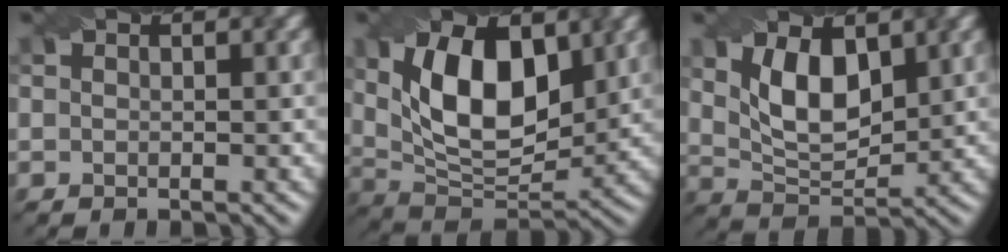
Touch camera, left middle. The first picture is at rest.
{"total": 10.2, "force": [2.4, 5.5, 8.2], "torque": [-0.144, 0.004, 0.037]}
{"total": 5.7, "force": [1.7, 3.0, 4.5], "torque": [-0.092, 0.001, 0.036]}